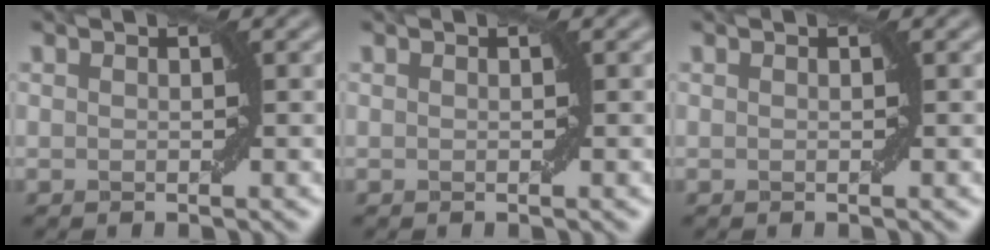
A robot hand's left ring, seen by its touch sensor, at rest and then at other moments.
{"total": 0.0}
{"total": 0.0}